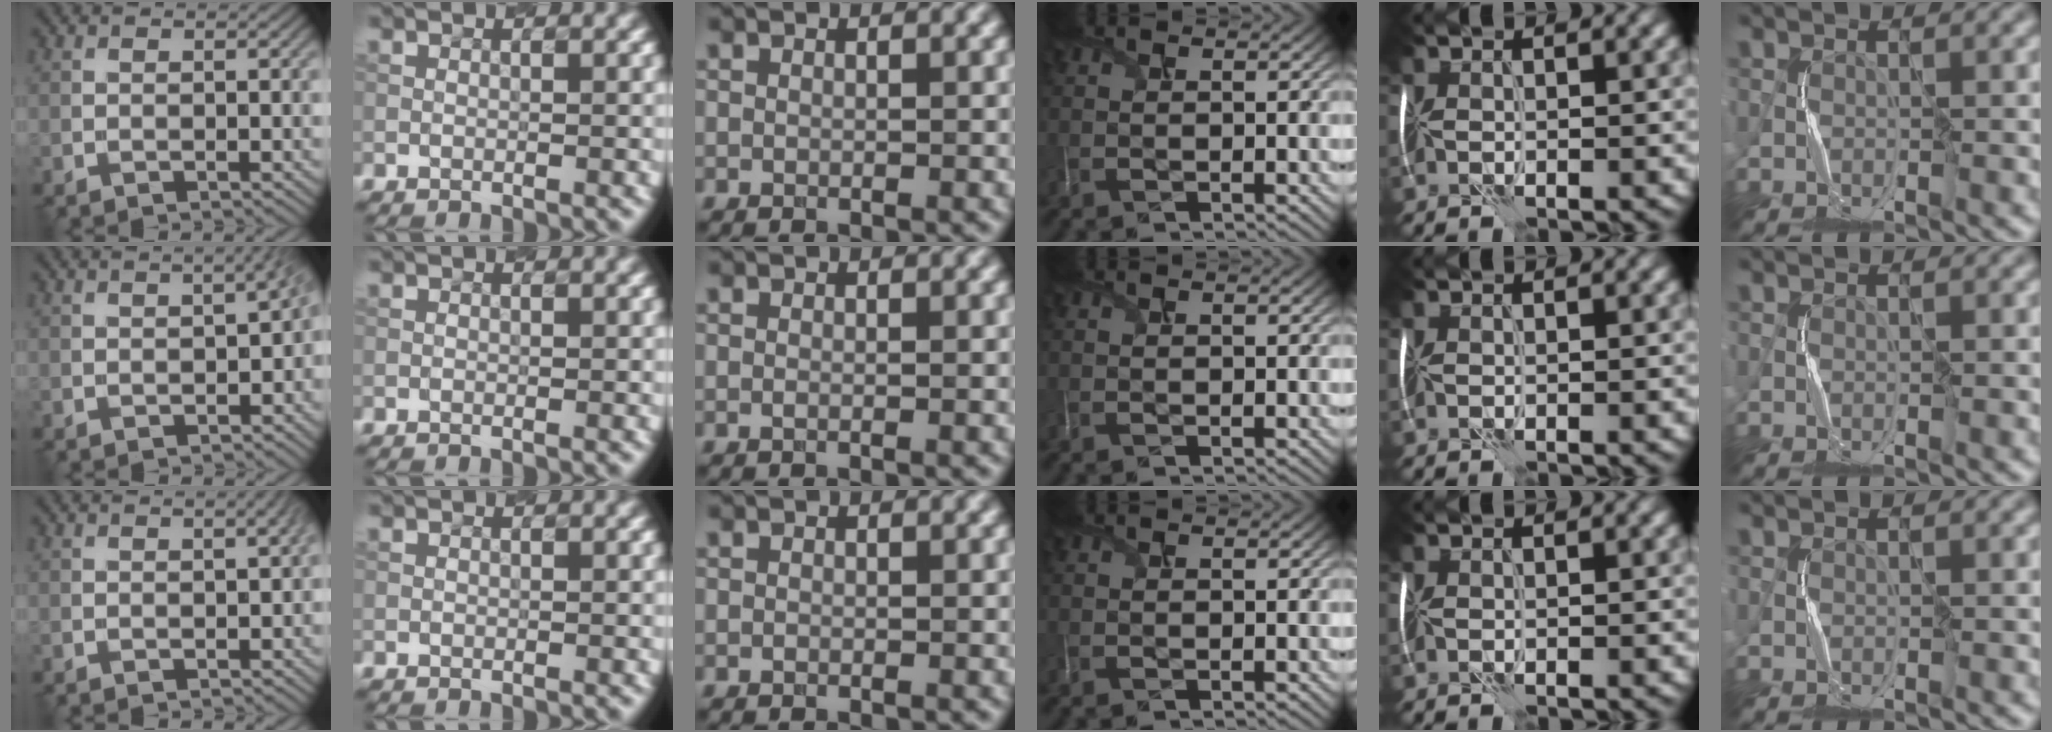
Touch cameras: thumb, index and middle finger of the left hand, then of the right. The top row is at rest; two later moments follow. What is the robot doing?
{"motion": "shake", "object": "plastic piggy bank"}